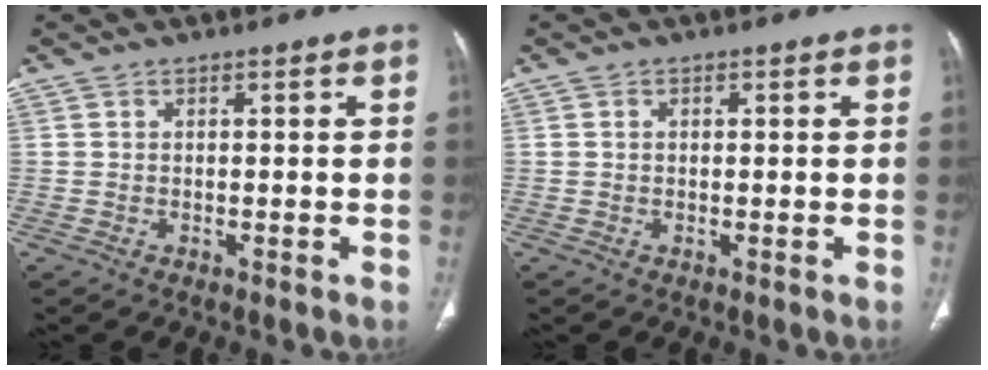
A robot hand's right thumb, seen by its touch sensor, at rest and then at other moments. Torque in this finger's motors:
{"motor_torque": [-0.27, -0.27, 0.09, 0.40, -0.03]}